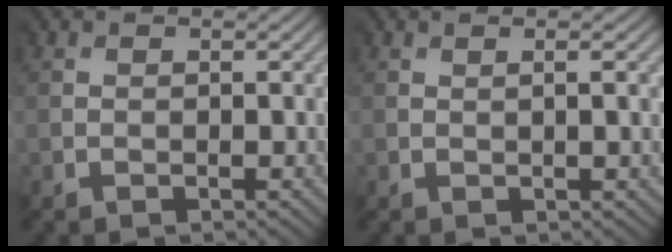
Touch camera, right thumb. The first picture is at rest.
{"total": 0.7, "force": [0.3, -0.6, 0.3], "torque": [-0.004, 0.005, 0.006]}